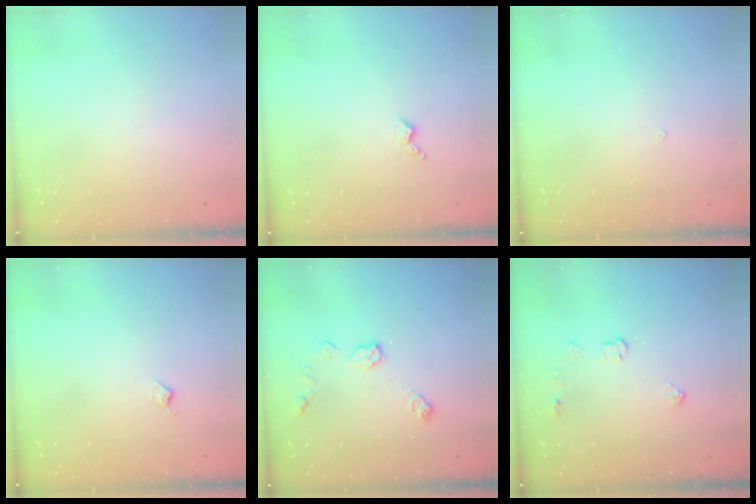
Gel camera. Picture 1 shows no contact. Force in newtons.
{"total": 3.9, "press": 3.9, "slide": 0.8}
{"total": 1.9, "press": 1.9, "slide": 0.4}
{"total": 4.1, "press": 4.0, "slide": 0.5}
{"total": 9.0, "press": 9.0, "slide": 0.3}
{"total": 3.7, "press": 3.6, "slide": 0.5}